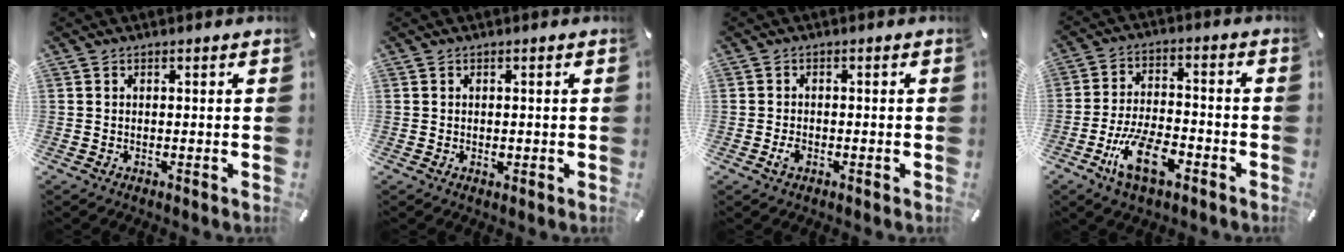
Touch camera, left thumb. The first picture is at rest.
{"total": 1.2, "force": [-0.2, 0.9, 0.8], "torque": [-0.014, 0.000, -0.003]}
{"total": 2.3, "force": [-0.9, 1.4, 1.5], "torque": [-0.035, 0.001, -0.019]}
{"total": 12.1, "force": [-6.1, 5.8, 8.8], "torque": [-0.180, 0.021, -0.112]}